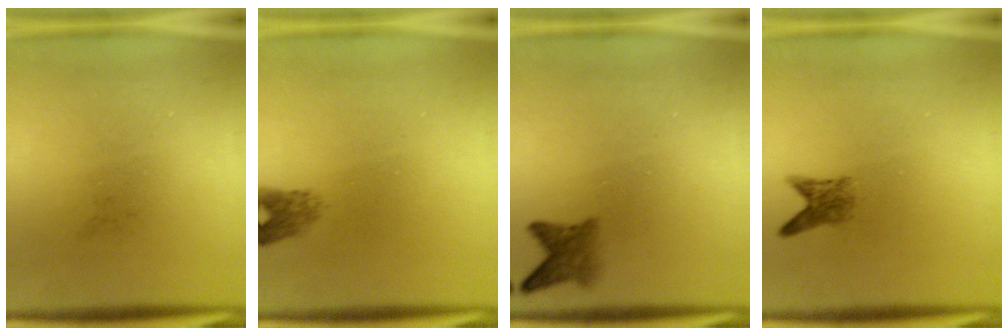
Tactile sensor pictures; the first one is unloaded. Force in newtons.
{"total": 2.1}
{"total": 2.8}
{"total": 2.3}